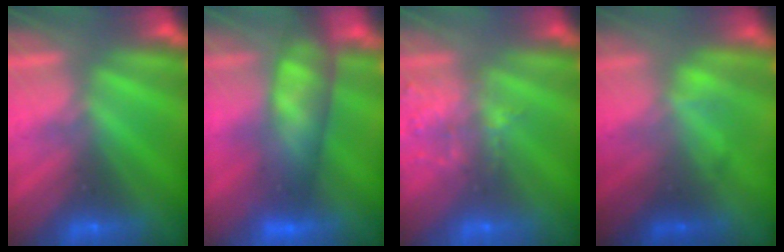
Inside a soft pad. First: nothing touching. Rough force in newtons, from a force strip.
{"total": 7.3}
{"total": 1.7}
{"total": 2.1}